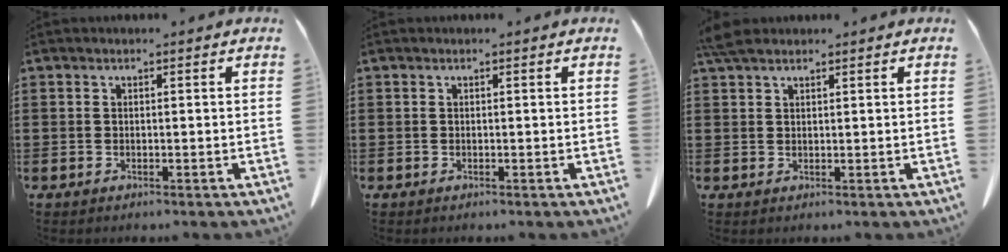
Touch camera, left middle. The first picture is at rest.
{"total": 0.0}
{"total": 2.6, "force": [2.1, 0.9, 1.2], "torque": [-0.030, 0.004, 0.040]}